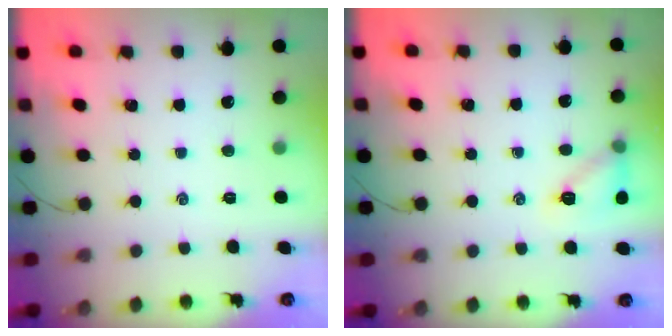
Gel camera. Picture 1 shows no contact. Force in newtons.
{"total": 10.3, "press": 10.2, "slide": 0.9}